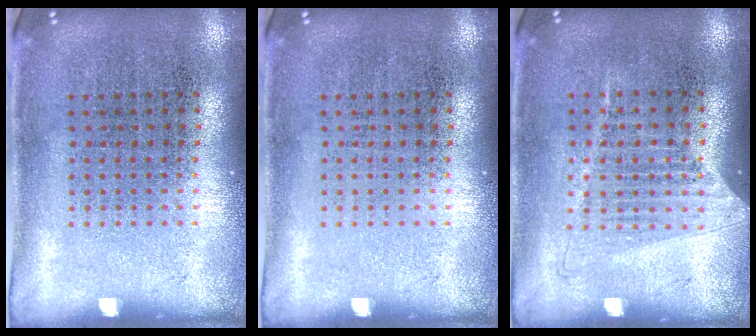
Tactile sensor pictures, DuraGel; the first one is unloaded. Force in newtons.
{"total": 0.0}
{"total": 1.0, "press": 0.9, "slide": 0.5}